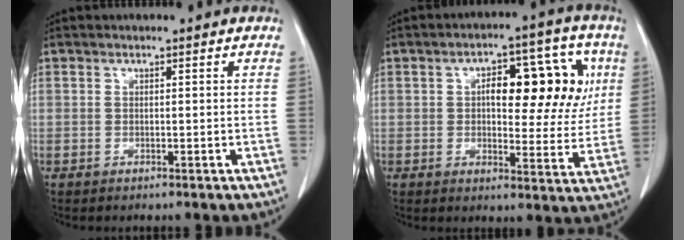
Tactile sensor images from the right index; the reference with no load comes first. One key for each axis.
{"total": 13.5, "fx": 3.2, "fy": 5.6, "fz": 11.8, "tx": -0.146, "ty": 0.034, "tz": 0.046}